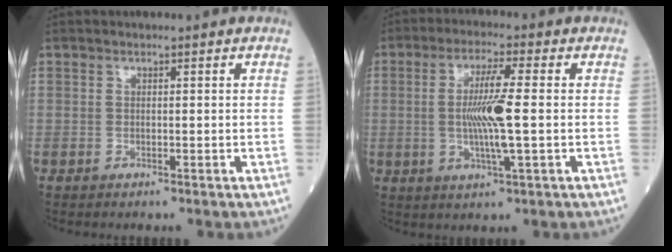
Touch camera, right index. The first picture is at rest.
{"total": 8.2, "force": [-0.3, 0.1, 8.2], "torque": [-0.157, -0.005, -0.008]}